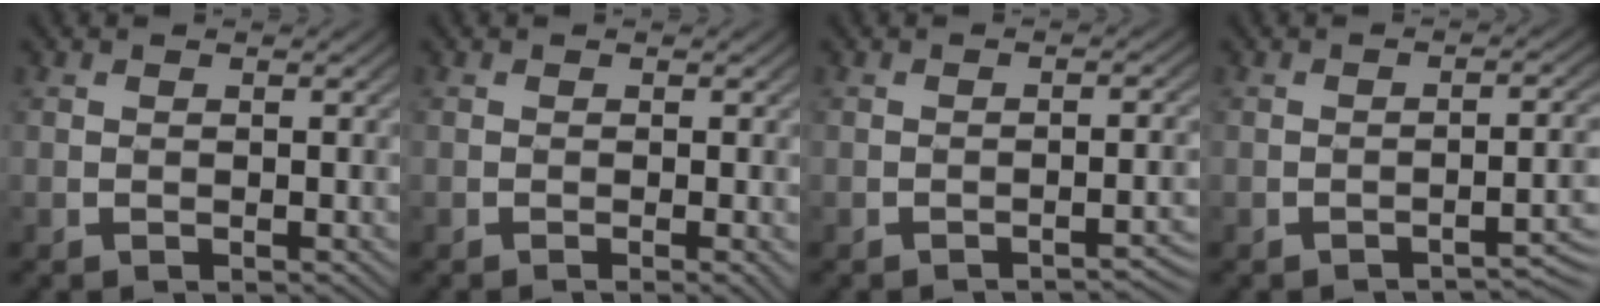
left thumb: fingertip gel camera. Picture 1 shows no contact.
{"total": 1.7, "force": [-0.6, 0.3, 1.6], "torque": [-0.020, 0.003, -0.011]}
{"total": 3.3, "force": [-2.1, 0.7, 2.4], "torque": [-0.022, 0.011, -0.034]}
{"total": 3.7, "force": [-2.4, 0.7, 2.7], "torque": [-0.030, 0.012, -0.039]}